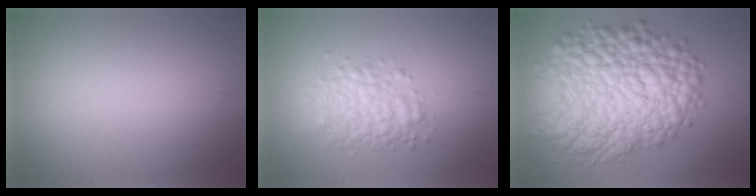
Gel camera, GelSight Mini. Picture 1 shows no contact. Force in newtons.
{"total": 3.8, "press": 3.8, "slide": 0.1}
{"total": 12.5, "press": 12.5, "slide": 0.4}